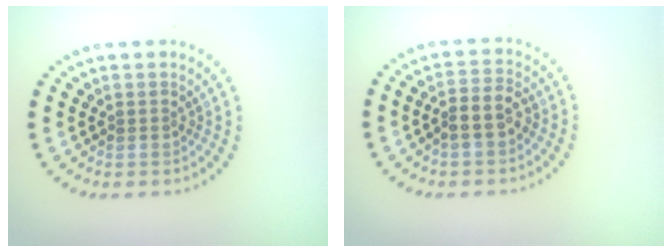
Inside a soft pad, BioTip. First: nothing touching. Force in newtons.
{"total": 2.7, "press": 2.5, "slide": 1.0}